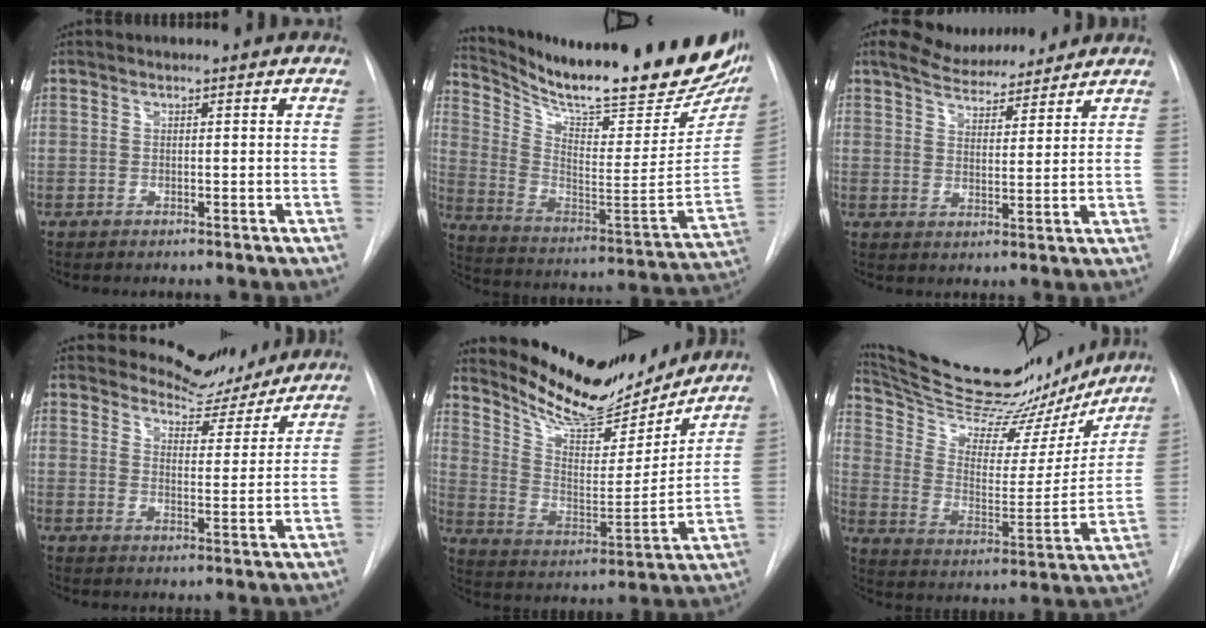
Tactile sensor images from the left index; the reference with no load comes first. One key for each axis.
{"total": 28.2, "fx": 23.6, "fy": 3.9, "fz": 14.8, "tx": -0.248, "ty": -0.090, "tz": 0.333}
{"total": 8.6, "fx": 7.8, "fy": 2.0, "fz": 3.0, "tx": -0.050, "ty": 0.005, "tz": 0.123}
{"total": 7.1, "fx": 6.9, "fy": 1.9, "fz": -0.3, "tx": 0.007, "ty": -0.023, "tz": 0.094}
{"total": 16.8, "fx": 15.7, "fy": 3.6, "fz": 4.9, "tx": -0.092, "ty": -0.030, "tz": 0.252}
{"total": 27.4, "fx": 24.4, "fy": 7.1, "fz": 10.2, "tx": -0.169, "ty": -0.029, "tz": 0.345}